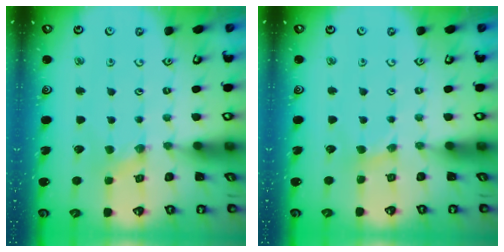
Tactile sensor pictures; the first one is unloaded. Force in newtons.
{"total": 1.3, "press": 1.2, "slide": 0.3}